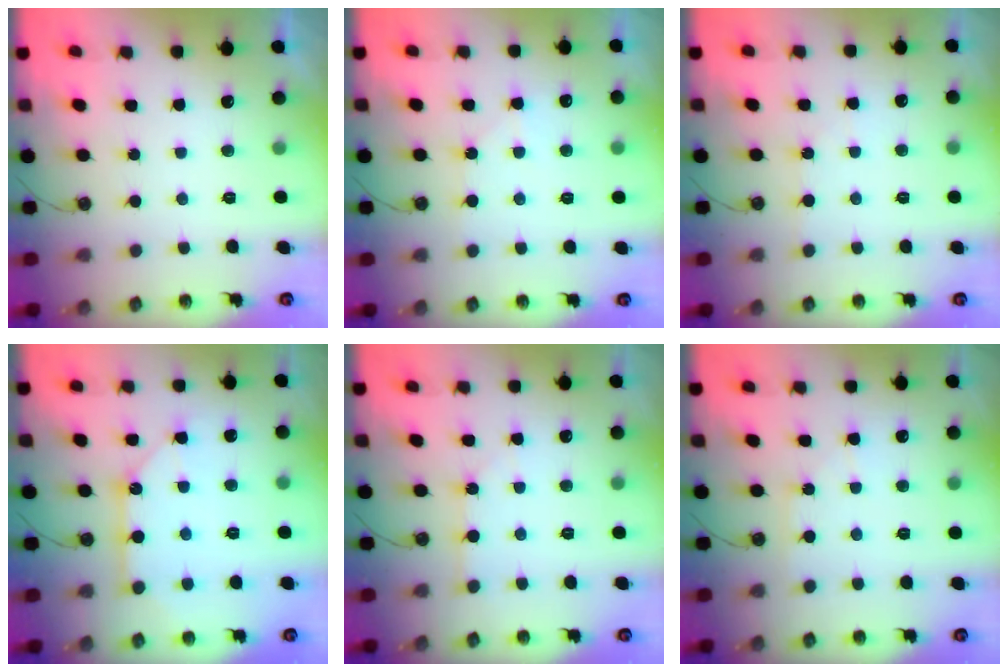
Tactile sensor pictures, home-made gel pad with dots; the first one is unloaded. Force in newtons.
{"total": 7.2, "press": 7.2, "slide": 0.6}
{"total": 2.5, "press": 2.5, "slide": 0.4}
{"total": 9.7, "press": 9.7, "slide": 0.9}
{"total": 1.3, "press": 1.2, "slide": 0.2}
{"total": 6.5, "press": 6.5, "slide": 0.9}